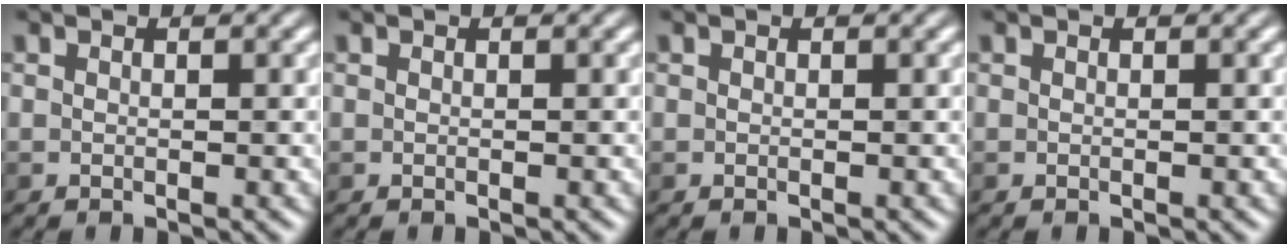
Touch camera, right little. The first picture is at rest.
{"total": 0.0}
{"total": 0.0}
{"total": 0.0}